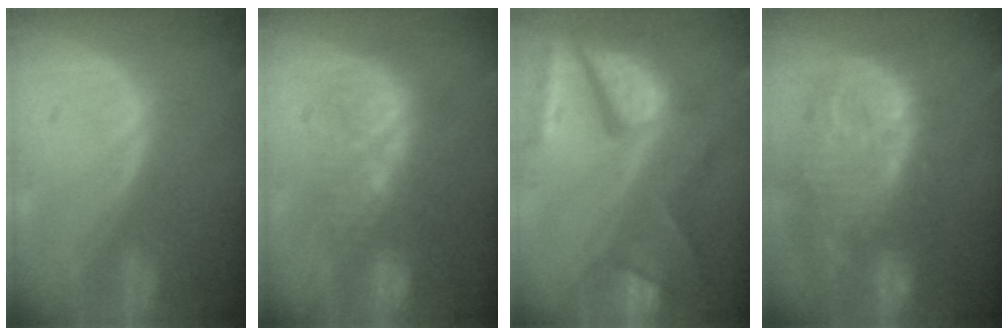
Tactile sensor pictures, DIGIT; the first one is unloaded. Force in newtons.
{"total": 9.1, "press": 8.8, "slide": 2.3}
{"total": 11.9, "press": 9.8, "slide": 6.8}
{"total": 13.6, "press": 11.8, "slide": 6.7}